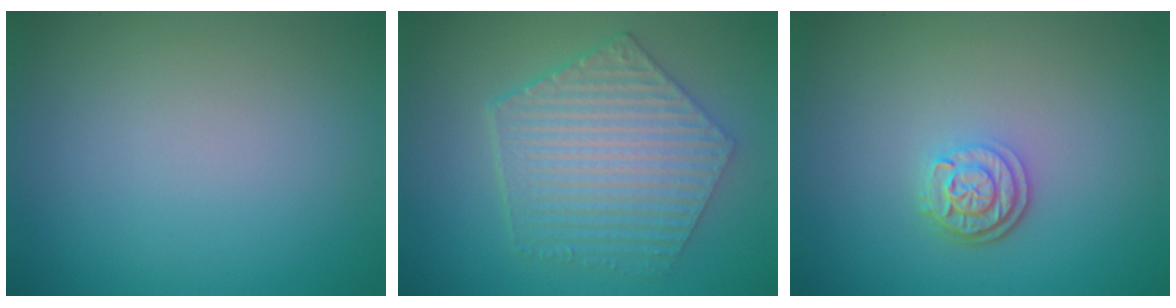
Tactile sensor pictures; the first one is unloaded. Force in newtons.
{"total": 6.5, "press": 5.0, "slide": 4.1}
{"total": 2.5, "press": 2.1, "slide": 1.4}